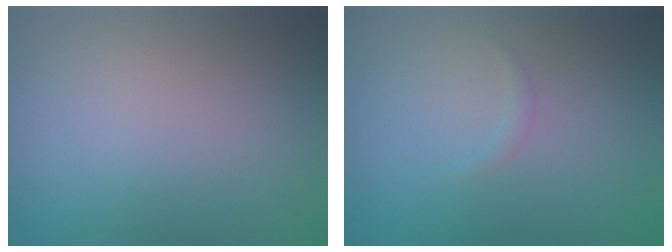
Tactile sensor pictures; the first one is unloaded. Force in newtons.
{"total": 0.6, "press": 0.6, "slide": 0.1}